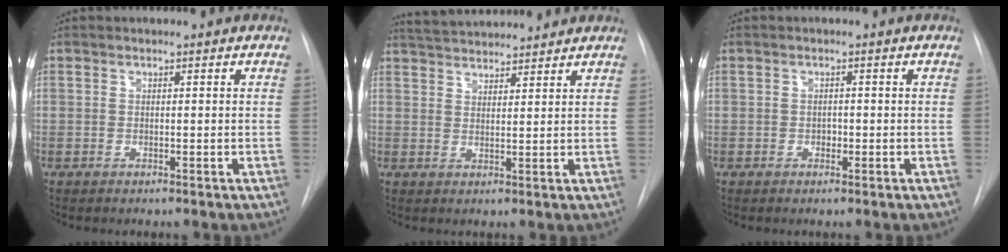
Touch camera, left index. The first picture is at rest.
{"total": 9.7, "force": [9.2, 1.3, 2.8], "torque": [-0.053, 0.026, 0.141]}
{"total": 0.9, "force": [-0.4, 0.6, 0.5], "torque": [-0.005, 0.000, -0.007]}